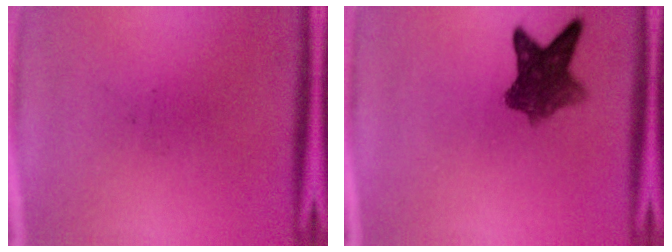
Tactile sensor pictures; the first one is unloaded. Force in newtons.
{"total": 7.2}